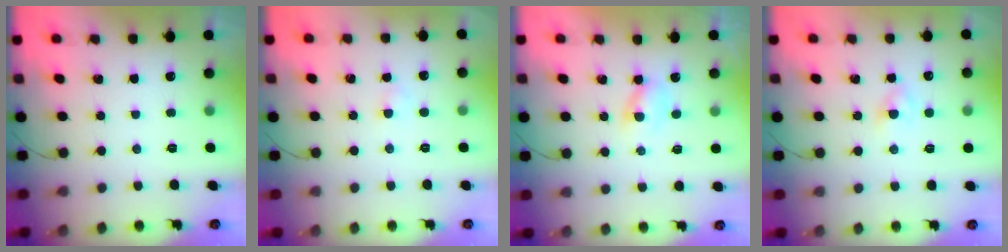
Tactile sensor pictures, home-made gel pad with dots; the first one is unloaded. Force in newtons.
{"total": 1.5, "press": 1.4, "slide": 0.7}
{"total": 1.9, "press": 1.7, "slide": 0.9}
{"total": 1.9, "press": 1.7, "slide": 0.8}